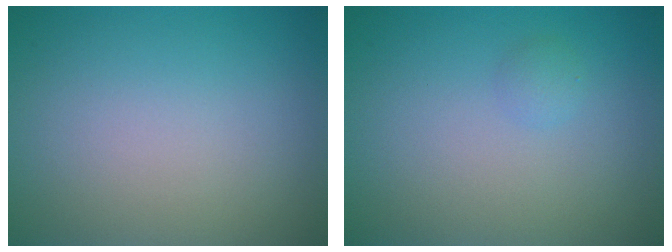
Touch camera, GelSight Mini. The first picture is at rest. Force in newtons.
{"total": 0.8, "press": 0.8, "slide": 0.1}